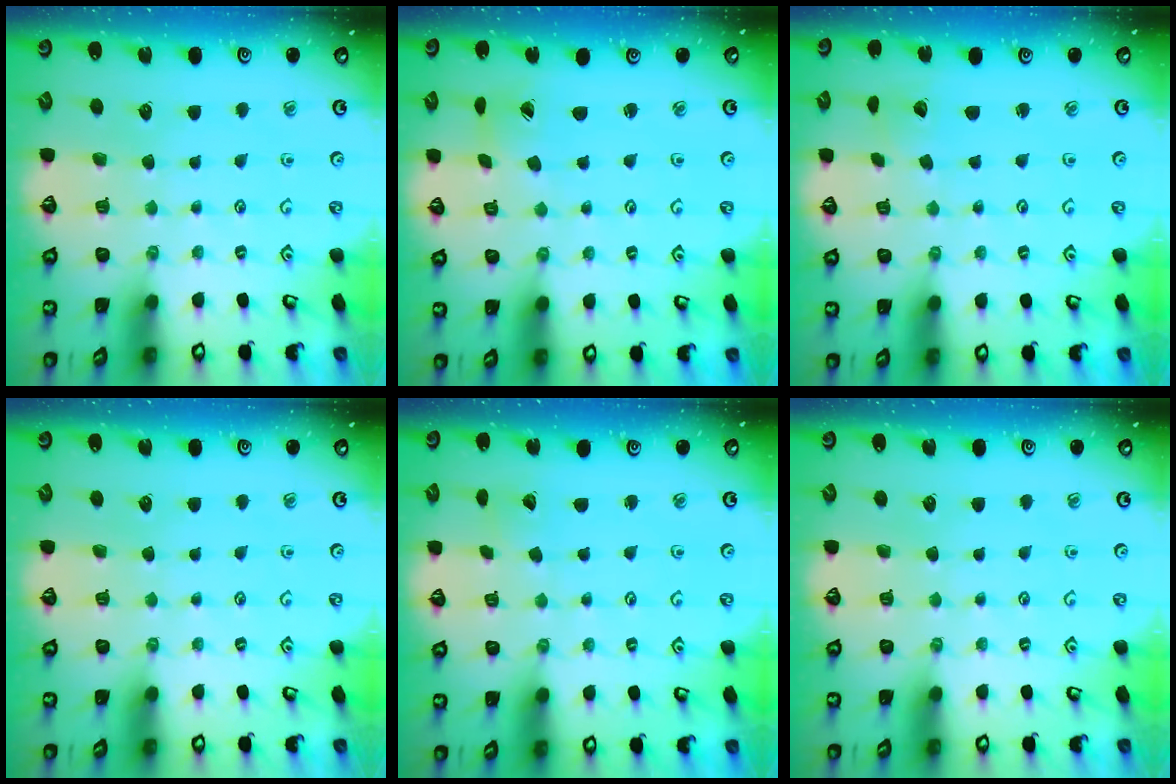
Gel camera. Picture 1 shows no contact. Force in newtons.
{"total": 2.6, "press": 2.6, "slide": 0.3}
{"total": 2.1, "press": 2.1, "slide": 0.2}
{"total": 0.0}
{"total": 2.3, "press": 2.3, "slide": 0.1}
{"total": 0.0}